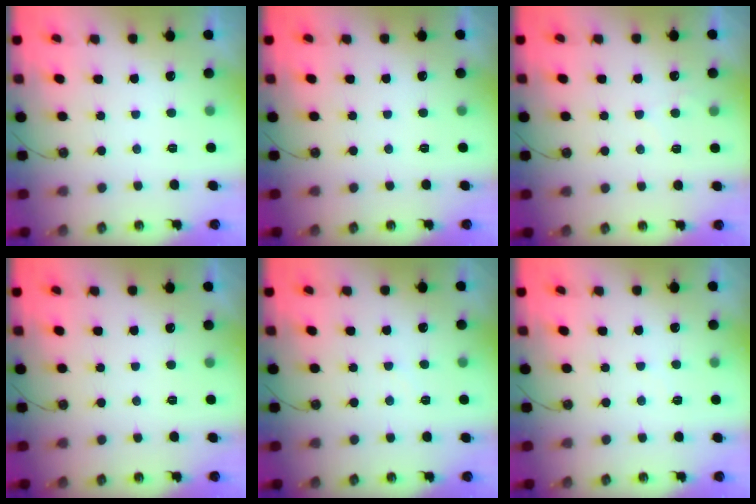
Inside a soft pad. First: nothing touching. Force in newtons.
{"total": 0.0}
{"total": 4.0, "press": 3.9, "slide": 0.5}
{"total": 0.0}
{"total": 2.9, "press": 2.9, "slide": 0.5}
{"total": 2.9, "press": 2.9, "slide": 0.4}